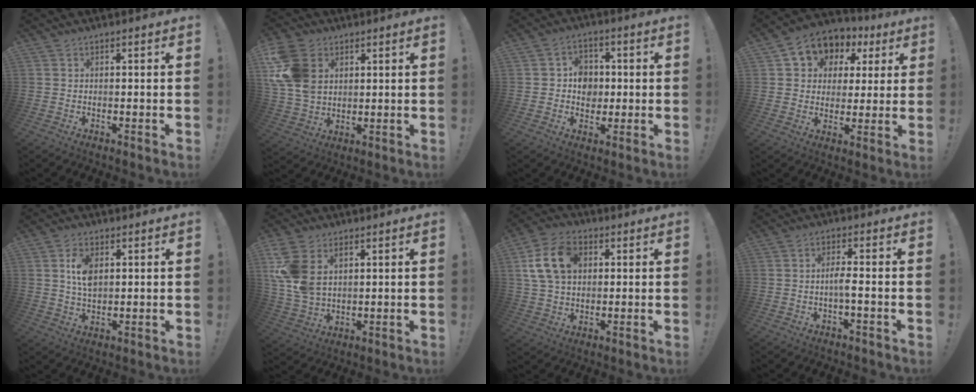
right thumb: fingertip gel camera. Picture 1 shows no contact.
{"total": 15.6, "force": [4.8, 11.6, 9.2], "torque": [-0.187, -0.016, 0.096]}
{"total": 8.2, "force": [0.0, 7.5, 3.4], "torque": [-0.046, 0.007, 0.006]}
{"total": 7.9, "force": [2.9, 6.8, 2.9], "torque": [-0.037, -0.024, 0.057]}
{"total": 6.9, "force": [1.7, 4.1, 5.3], "torque": [-0.091, -0.003, 0.027]}
{"total": 11.6, "force": [4.1, 8.0, 7.3], "torque": [-0.148, -0.013, 0.079]}
{"total": 14.2, "force": [4.0, 10.1, 9.1], "torque": [-0.170, -0.001, 0.078]}
{"total": 3.7, "force": [-0.7, 0.5, 3.6], "torque": [-0.069, -0.003, -0.015]}